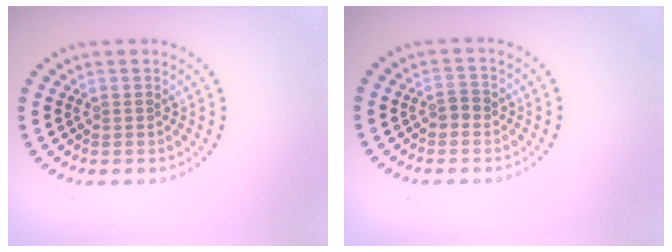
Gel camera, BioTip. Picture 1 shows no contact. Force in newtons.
{"total": 1.2, "press": 1.1, "slide": 0.4}